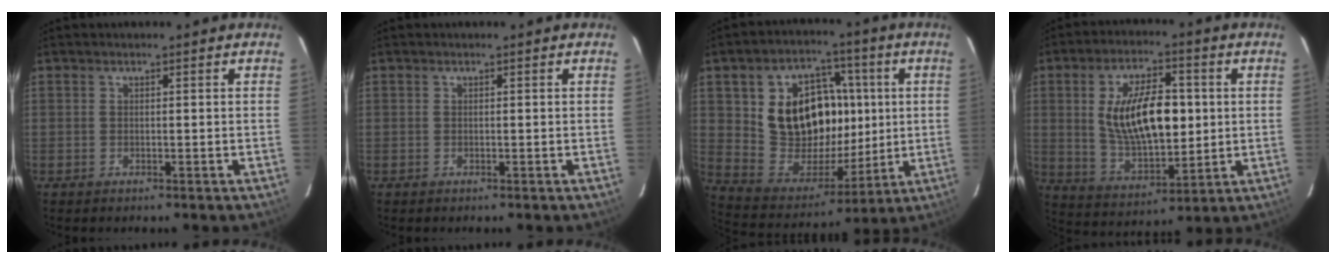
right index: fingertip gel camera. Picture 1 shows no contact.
{"total": 0.0}
{"total": 18.5, "force": [4.0, 14.4, 11.0], "torque": [-0.230, 0.026, 0.093]}
{"total": 15.9, "force": [1.9, 7.6, 13.8], "torque": [-0.248, 0.005, 0.049]}